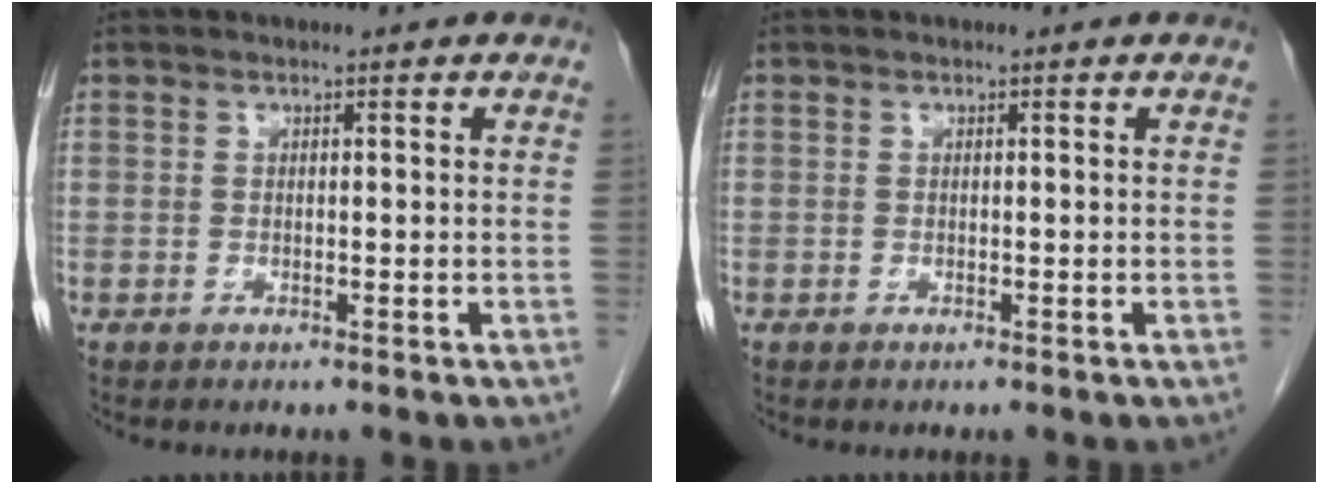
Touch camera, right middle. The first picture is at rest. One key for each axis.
{"total": 0.0}